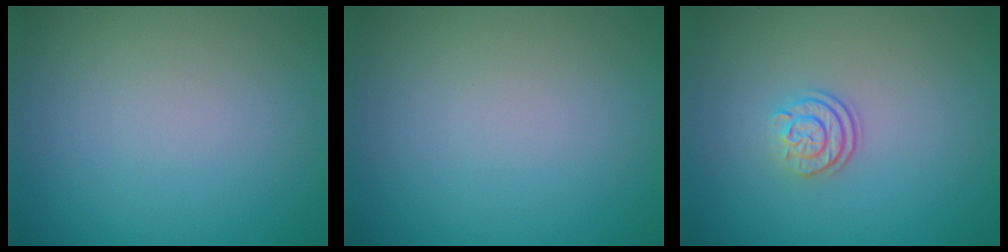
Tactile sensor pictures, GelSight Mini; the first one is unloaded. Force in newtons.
{"total": 0.0}
{"total": 2.4, "press": 1.8, "slide": 1.6}